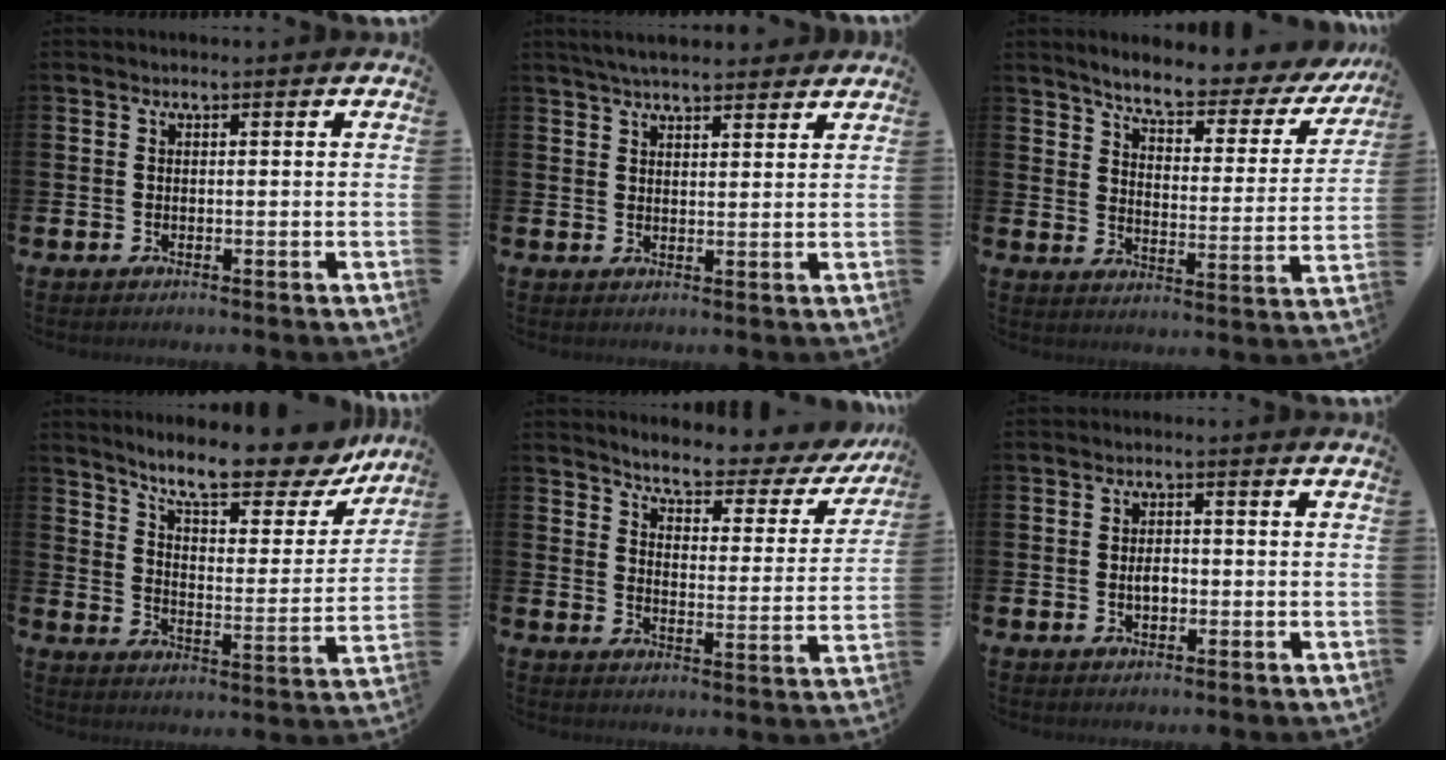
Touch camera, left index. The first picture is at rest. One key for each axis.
{"total": 4.3, "fx": 4.1, "fy": 0.8, "fz": 1.2, "tx": -0.032, "ty": -0.008, "tz": 0.075}
{"total": 6.3, "fx": 5.6, "fy": 1.1, "fz": 2.5, "tx": -0.073, "ty": -0.040, "tz": 0.089}
{"total": 10.9, "fx": 9.4, "fy": 2.4, "fz": 4.9, "tx": -0.108, "ty": -0.066, "tz": 0.154}
{"total": 4.8, "fx": 4.4, "fy": 0.7, "fz": 1.6, "tx": -0.051, "ty": -0.037, "tz": 0.067}
{"total": 2.2, "fx": -0.3, "fy": 1.3, "fz": 1.7, "tx": -0.016, "ty": -0.002, "tz": -0.010}